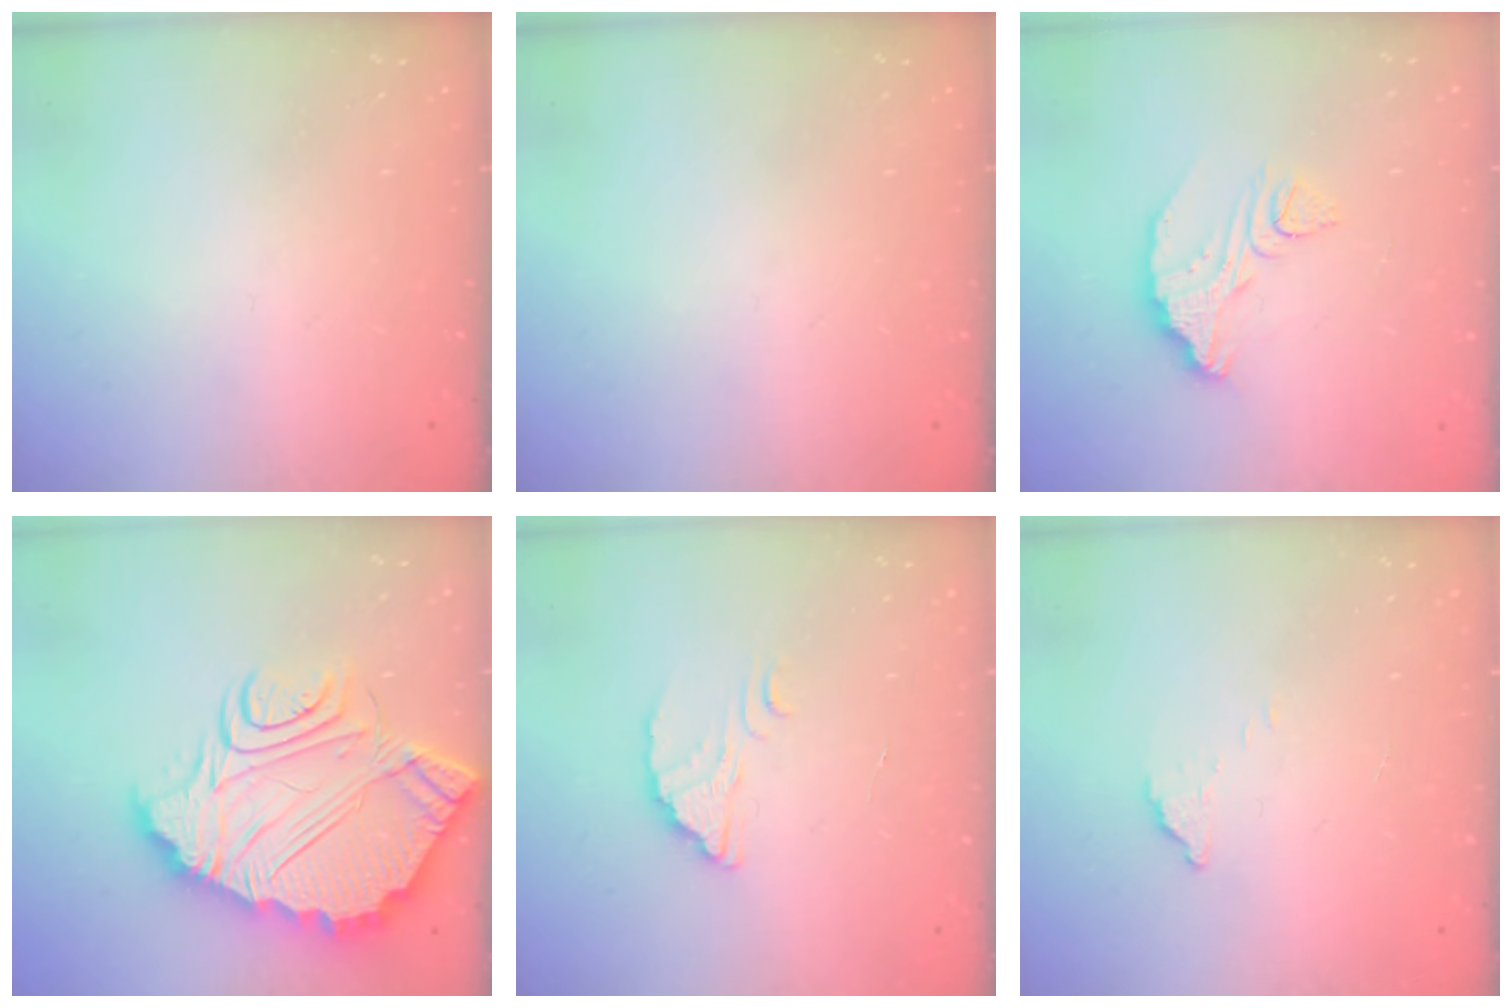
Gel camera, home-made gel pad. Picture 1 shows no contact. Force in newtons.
{"total": 0.0}
{"total": 10.0, "press": 10.0, "slide": 0.7}
{"total": 19.4, "press": 19.3, "slide": 1.3}
{"total": 2.4, "press": 2.4, "slide": 0.1}
{"total": 2.8, "press": 2.7, "slide": 0.3}